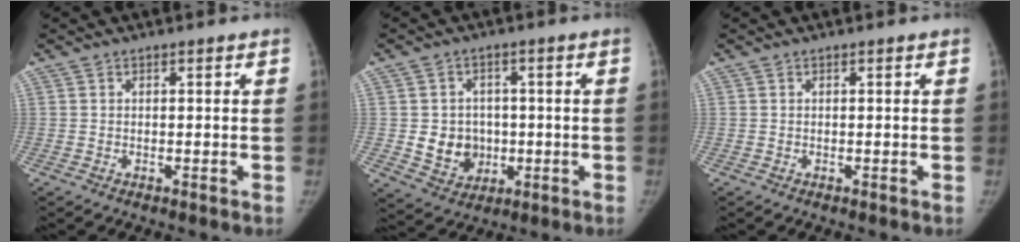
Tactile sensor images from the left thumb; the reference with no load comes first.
{"total": 8.2, "force": [-0.7, 7.2, 3.9], "torque": [-0.025, 0.004, -0.001]}
{"total": 0.0}